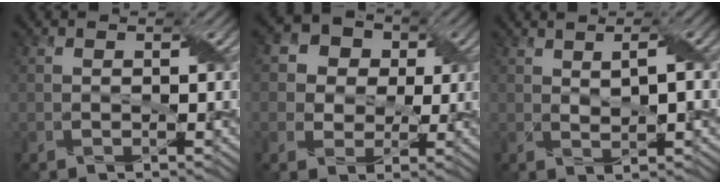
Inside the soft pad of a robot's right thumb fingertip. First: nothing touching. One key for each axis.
{"total": 7.3, "fx": 2.4, "fy": 6.2, "fz": 2.8, "tx": -0.089, "ty": 0.024, "tz": 0.027}
{"total": 3.5, "fx": 1.2, "fy": 0.8, "fz": 3.1, "tx": -0.050, "ty": -0.002, "tz": 0.024}